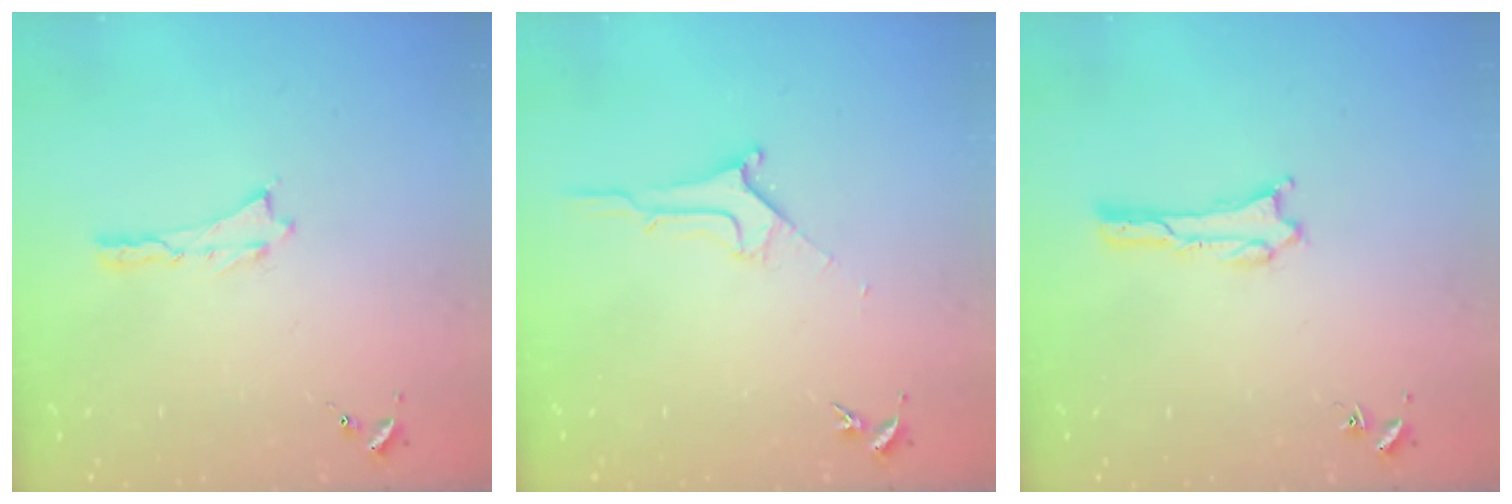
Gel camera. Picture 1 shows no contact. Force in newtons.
{"total": 1.8, "press": 1.7, "slide": 0.2}
{"total": 0.8, "press": 0.8, "slide": 0.2}